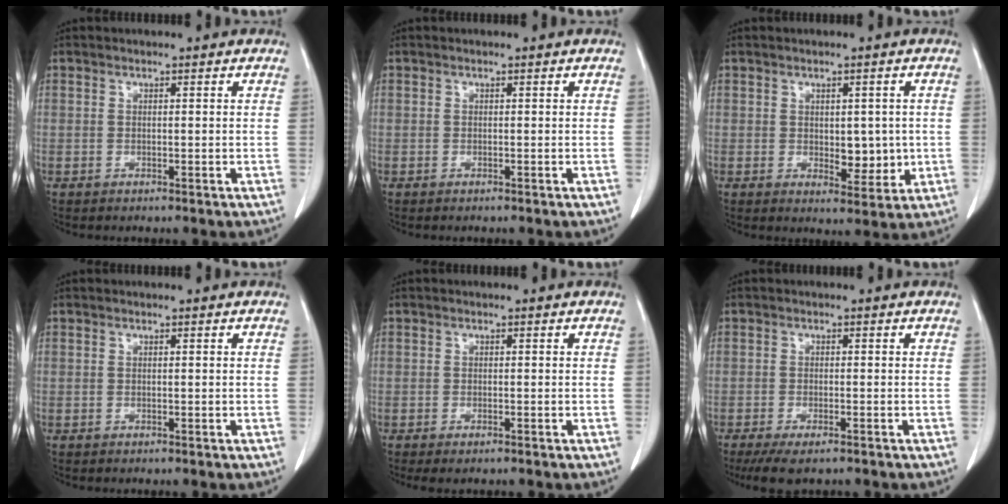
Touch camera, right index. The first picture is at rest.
{"total": 0.0}
{"total": 4.9, "force": [0.0, 2.7, 4.1], "torque": [-0.046, -0.006, 0.011]}
{"total": 0.0}
{"total": 1.6, "force": [-1.1, 0.4, 1.1], "torque": [-0.013, -0.005, -0.011]}
{"total": 5.8, "force": [-4.3, 1.4, 3.6], "torque": [-0.053, -0.013, -0.064]}